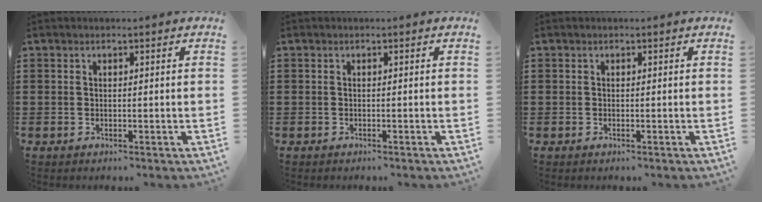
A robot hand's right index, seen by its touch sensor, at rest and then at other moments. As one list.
[{"total": 0.0}, {"total": 0.0}]